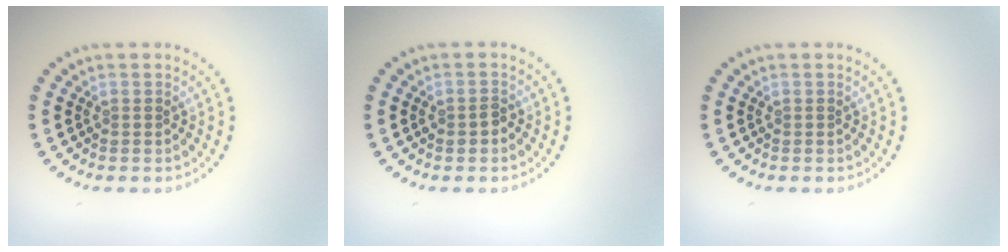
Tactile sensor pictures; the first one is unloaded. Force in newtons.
{"total": 1.1, "press": 1.1, "slide": 0.3}
{"total": 0.0}